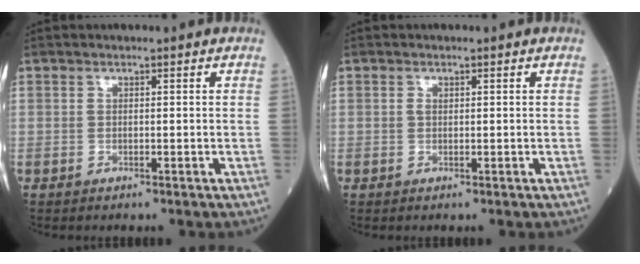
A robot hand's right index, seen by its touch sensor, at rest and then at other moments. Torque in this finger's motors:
{"motor_torque": [0.15, 0.04, -0.03, 0.01]}